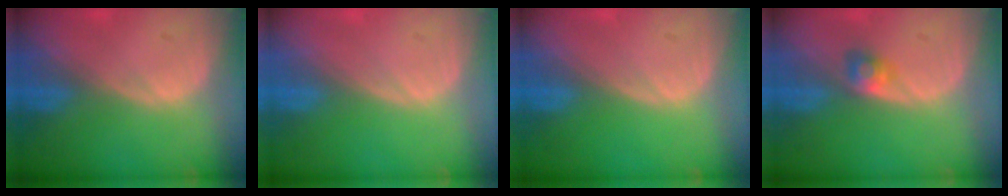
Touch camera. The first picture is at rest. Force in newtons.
{"total": 0.0}
{"total": 0.0}
{"total": 2.5, "press": 2.3, "slide": 0.9}